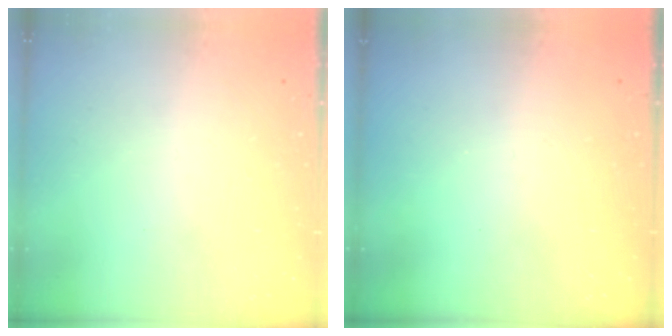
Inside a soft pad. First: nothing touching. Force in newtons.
{"total": 0.0}